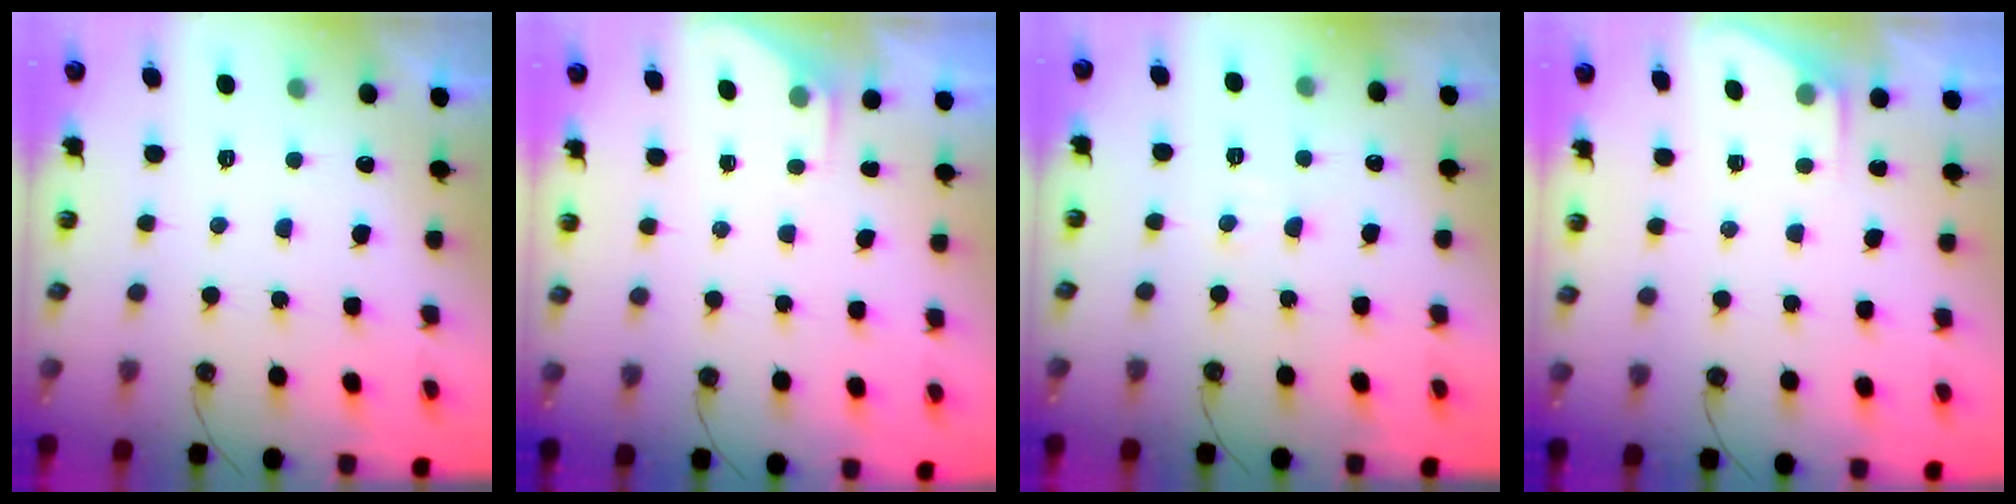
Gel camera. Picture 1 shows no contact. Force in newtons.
{"total": 1.4, "press": 1.3, "slide": 0.2}
{"total": 5.8, "press": 5.8, "slide": 0.6}
{"total": 2.7, "press": 2.6, "slide": 0.4}